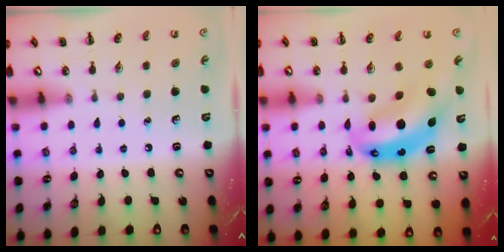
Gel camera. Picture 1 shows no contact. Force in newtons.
{"total": 10.2, "press": 9.8, "slide": 2.7}